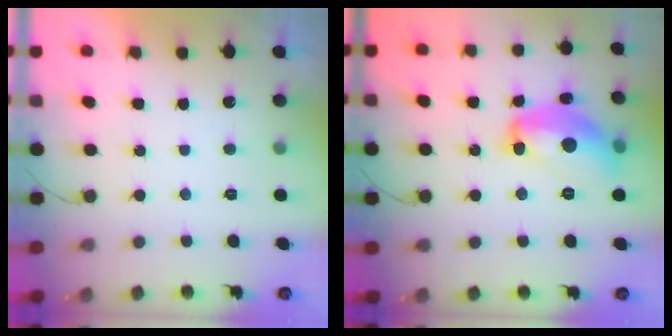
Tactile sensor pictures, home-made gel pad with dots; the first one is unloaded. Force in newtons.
{"total": 15.9, "press": 15.8, "slide": 1.2}